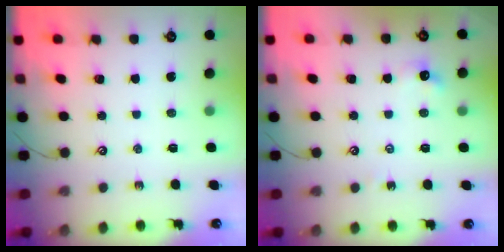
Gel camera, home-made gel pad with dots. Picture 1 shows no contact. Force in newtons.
{"total": 5.2, "press": 5.2, "slide": 0.8}